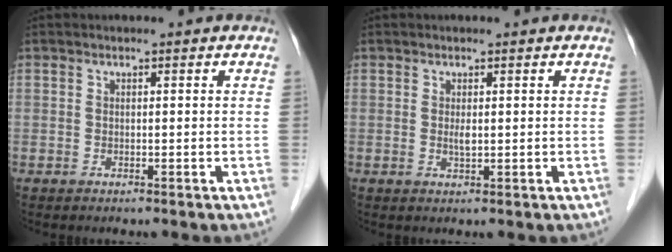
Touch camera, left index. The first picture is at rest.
{"total": 0.9, "force": [0.1, 0.3, 0.9], "torque": [-0.021, -0.003, 0.003]}